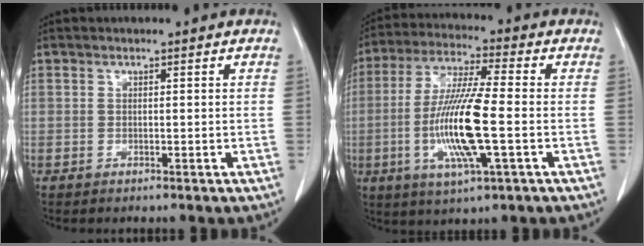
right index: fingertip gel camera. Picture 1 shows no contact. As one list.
[{"total": 13.8, "force": [-2.5, 1.1, 13.5], "torque": [-0.272, -0.013, -0.051]}]